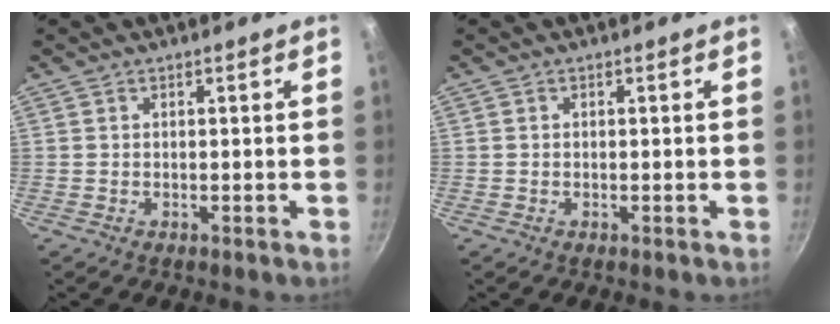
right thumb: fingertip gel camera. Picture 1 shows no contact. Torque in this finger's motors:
{"motor_torque": [-0.55, -0.25, -0.58, 0.20, -0.02]}